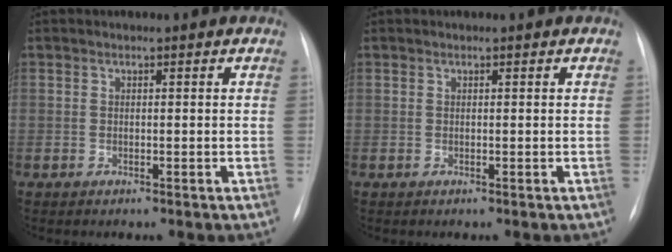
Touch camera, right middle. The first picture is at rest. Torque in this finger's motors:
{"motor_torque": [0.00, 0.00, 0.00, 0.00]}